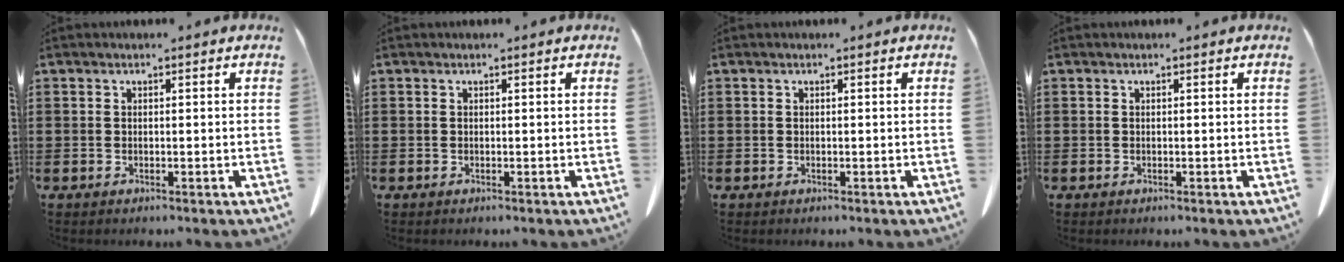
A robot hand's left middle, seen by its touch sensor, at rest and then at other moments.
{"total": 0.0}
{"total": 0.0}
{"total": 0.0}